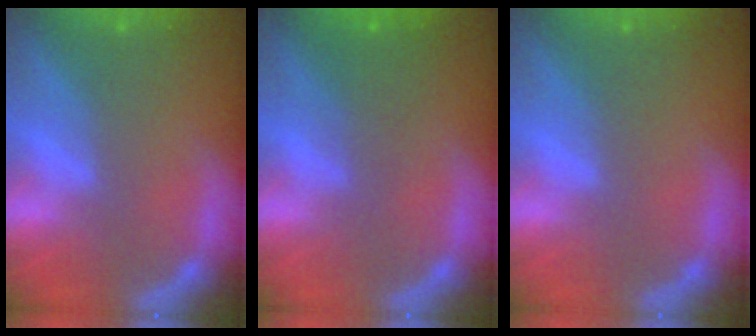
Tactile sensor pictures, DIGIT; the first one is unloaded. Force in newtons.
{"total": 2.5}
{"total": 0.0}